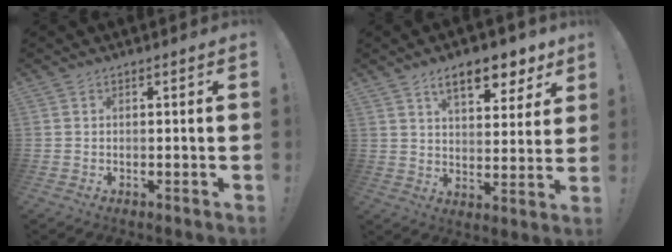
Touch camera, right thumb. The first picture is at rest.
{"total": 12.0, "force": [7.4, 4.9, 8.0], "torque": [-0.110, -0.037, 0.126]}